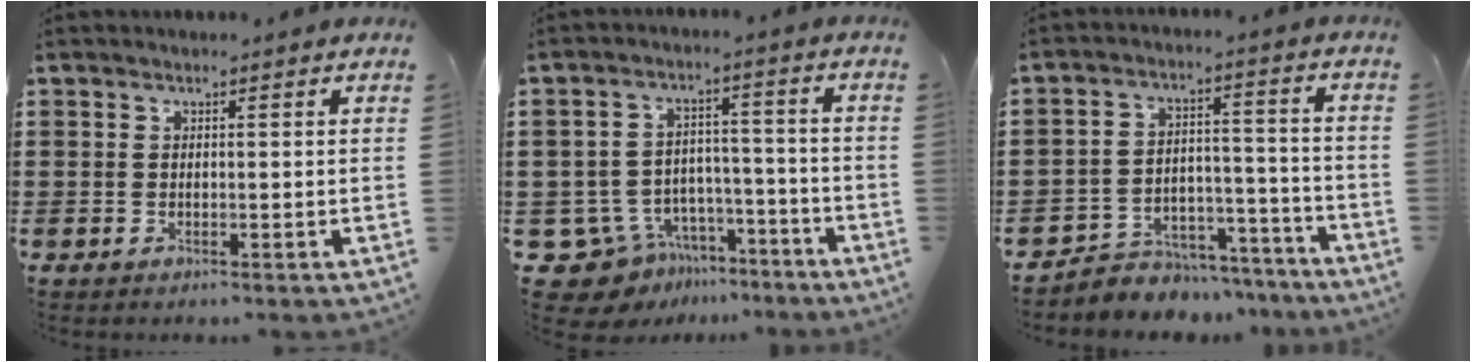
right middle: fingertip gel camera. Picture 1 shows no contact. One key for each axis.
{"total": 8.6, "fx": -7.2, "fy": 4.5, "fz": 1.7, "tx": -0.060, "ty": 0.020, "tz": -0.138}
{"total": 5.1, "fx": -4.8, "fy": 1.8, "fz": 0.3, "tx": -0.009, "ty": 0.017, "tz": -0.097}